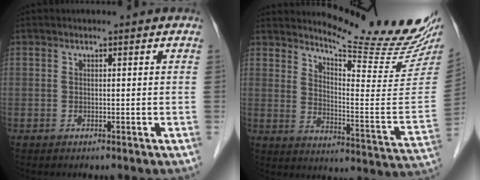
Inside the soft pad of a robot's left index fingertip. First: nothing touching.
{"total": 18.2, "force": [16.9, 0.5, 6.8], "torque": [-0.105, -0.110, 0.217]}